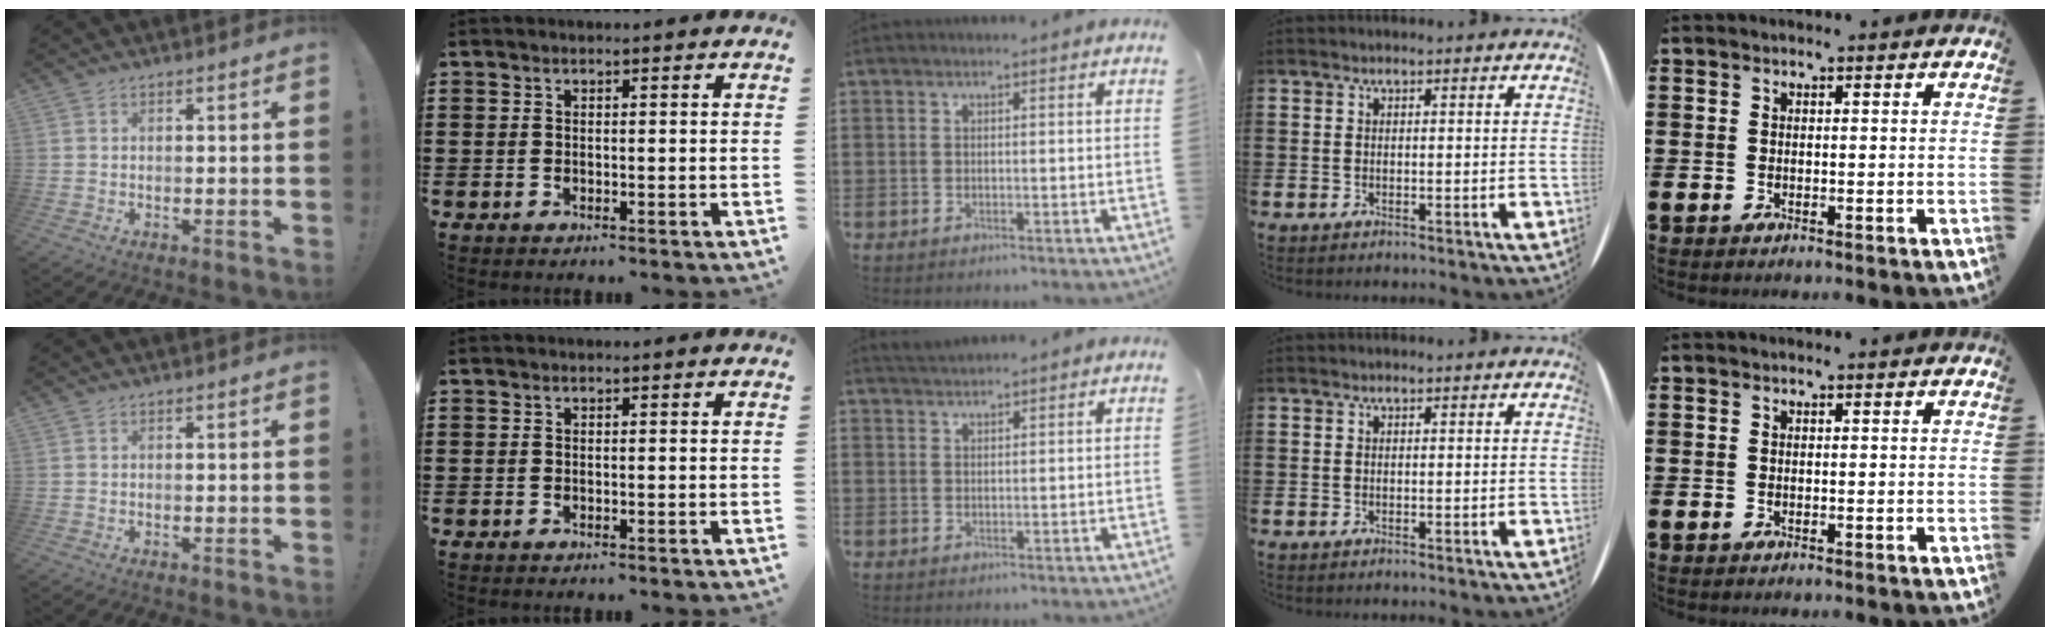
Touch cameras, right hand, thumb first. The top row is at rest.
{"middle": {"total": 1.5, "force": [1.5, 0.2, 0.2], "torque": [-0.007, 0.003, 0.029]}}